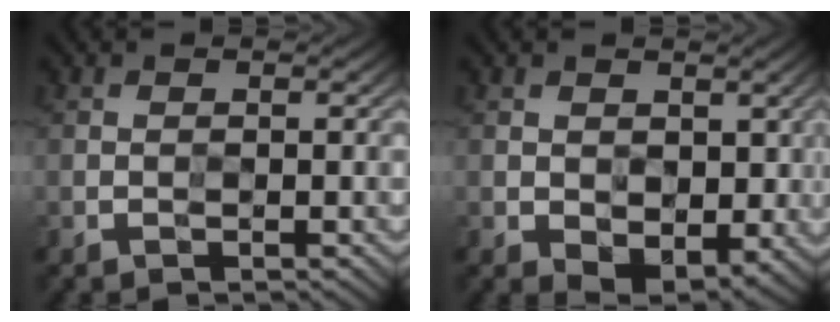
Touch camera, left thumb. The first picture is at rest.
{"total": 3.9, "force": [0.3, 2.9, 2.6], "torque": [-0.051, -0.016, 0.009]}